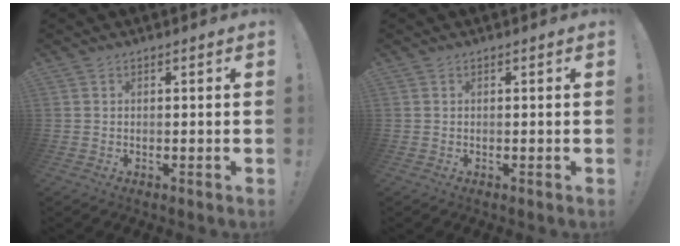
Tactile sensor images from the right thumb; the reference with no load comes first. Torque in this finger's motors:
{"motor_torque": [0.00, 0.00, 0.21, -0.20, 0.05]}